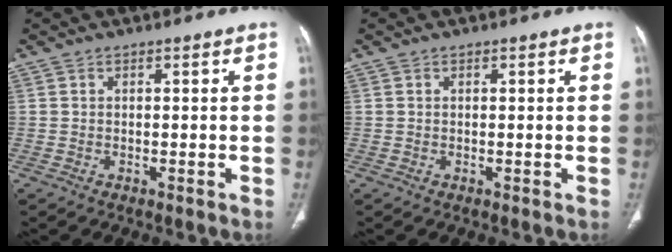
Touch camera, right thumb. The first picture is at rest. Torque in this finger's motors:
{"motor_torque": [0.13, 0.05, 0.01, -0.15, 0.04]}